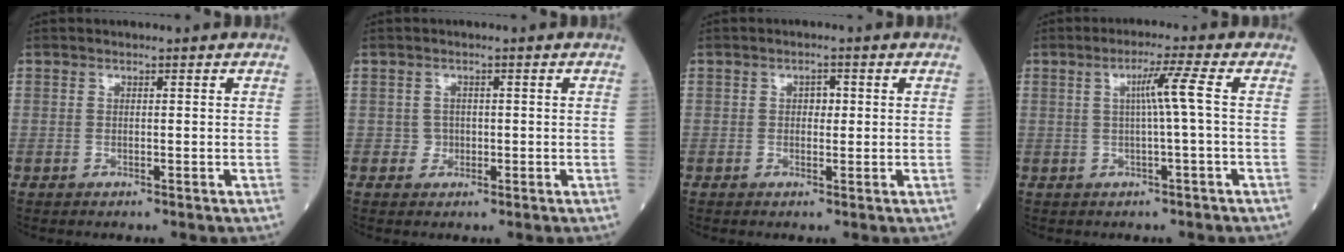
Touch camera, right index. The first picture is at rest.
{"total": 1.4, "force": [-0.3, 1.3, 0.2], "torque": [0.002, 0.006, -0.006]}
{"total": 1.7, "force": [0.2, 1.1, 1.2], "torque": [-0.014, 0.004, 0.000]}
{"total": 4.3, "force": [0.3, -1.2, 4.1], "torque": [-0.075, 0.007, 0.005]}